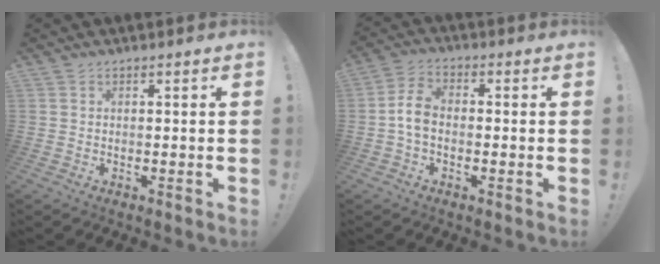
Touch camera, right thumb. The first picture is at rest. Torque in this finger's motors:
{"motor_torque": [0.26, 0.08, 0.04, 0.43, 0.01]}